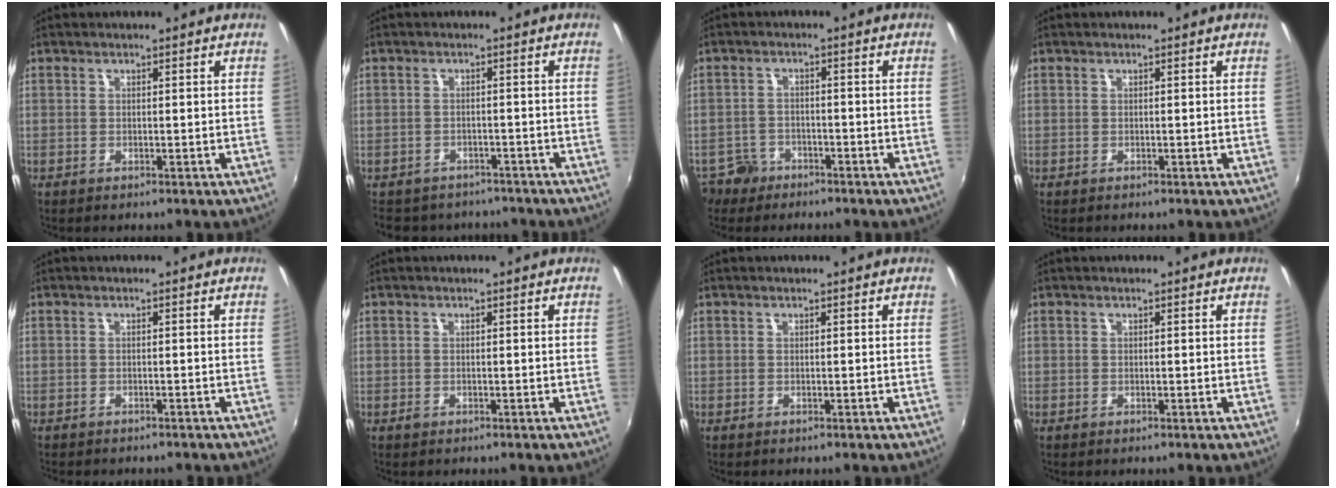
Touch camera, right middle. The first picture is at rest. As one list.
[{"total": 6.9, "force": [-5.6, 3.9, 1.2], "torque": [-0.030, 0.012, -0.079]}, {"total": 5.1, "force": [-3.6, 3.5, 0.6], "torque": [-0.027, 0.011, -0.066]}, {"total": 0.0}, {"total": 2.3, "force": [-2.1, 0.7, 0.6], "torque": [-0.018, -0.012, -0.031]}, {"total": 0.7, "force": [-0.4, 0.5, 0.1], "torque": [-0.003, -0.002, -0.008]}, {"total": 0.0}, {"total": 0.0}]